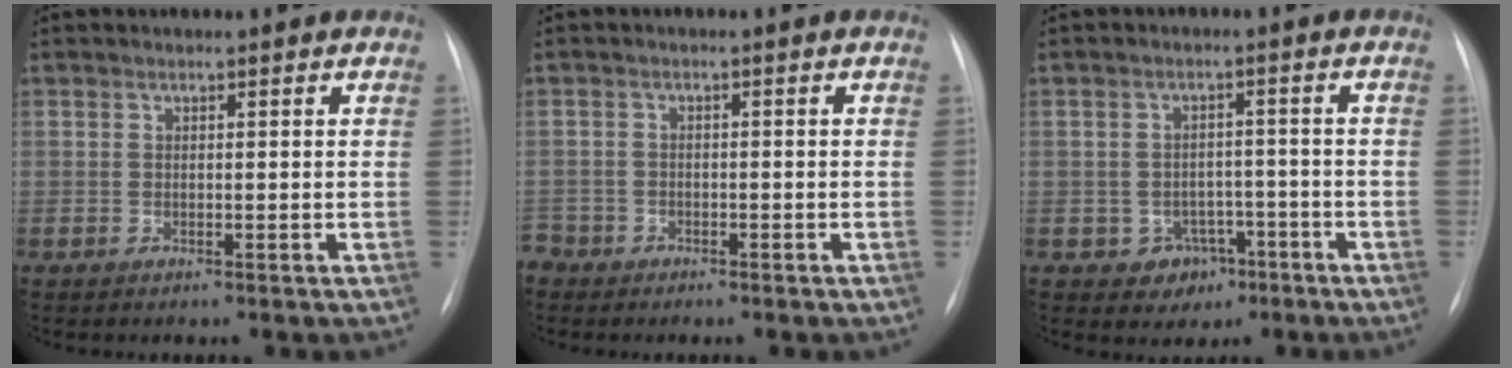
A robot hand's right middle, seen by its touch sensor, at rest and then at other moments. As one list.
[{"total": 3.3, "force": [-2.4, 2.2, -0.1], "torque": [0.002, 0.005, -0.049]}, {"total": 4.8, "force": [-2.3, 4.0, 1.2], "torque": [-0.006, 0.015, -0.022]}]